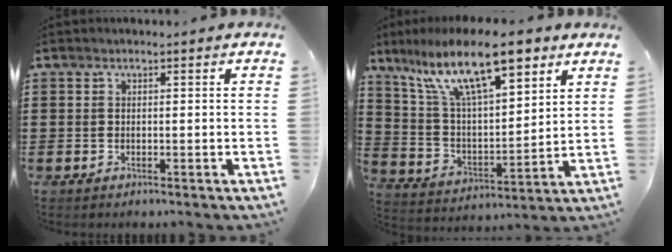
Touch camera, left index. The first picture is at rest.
{"total": 15.6, "force": [10.0, 4.5, 11.1], "torque": [-0.226, -0.023, 0.174]}